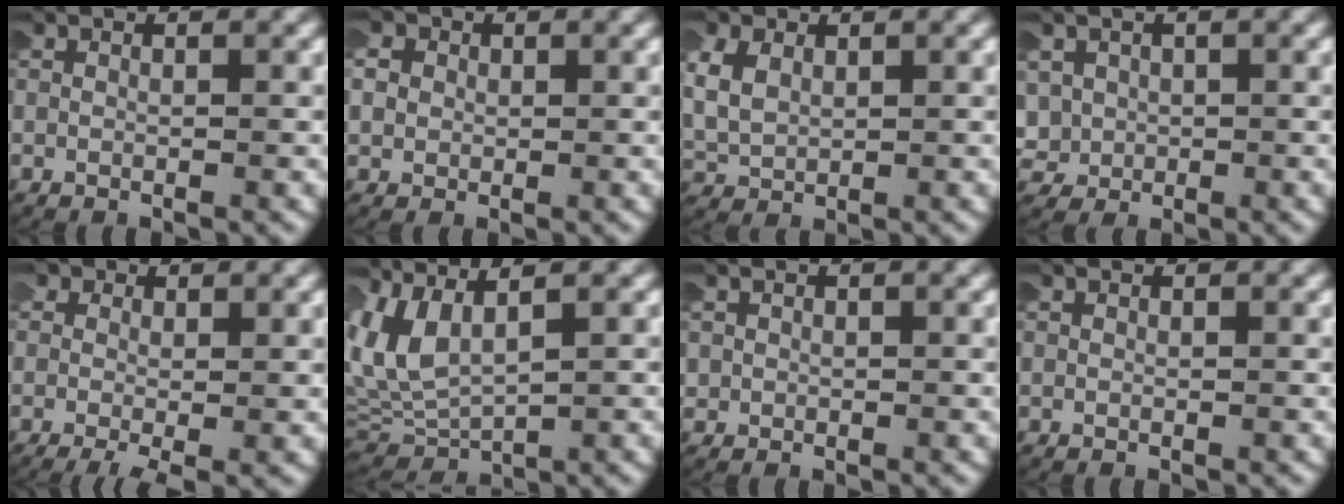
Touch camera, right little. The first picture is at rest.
{"total": 3.2, "force": [0.5, 2.9, 1.1], "torque": [-0.040, 0.005, 0.001]}
{"total": 5.3, "force": [1.0, 4.5, 2.6], "torque": [-0.079, -0.008, 0.024]}
{"total": 4.4, "force": [-0.2, 4.1, 1.6], "torque": [-0.058, -0.009, -0.003]}
{"total": 3.2, "force": [-1.2, 1.9, 2.3], "torque": [-0.049, -0.016, -0.016]}
{"total": 7.5, "force": [1.6, 5.5, 4.8], "torque": [-0.147, -0.011, 0.039]}
{"total": 0.9, "force": [0.0, 0.9, -0.1], "torque": [-0.008, 0.002, -0.001]}
{"total": 0.0}